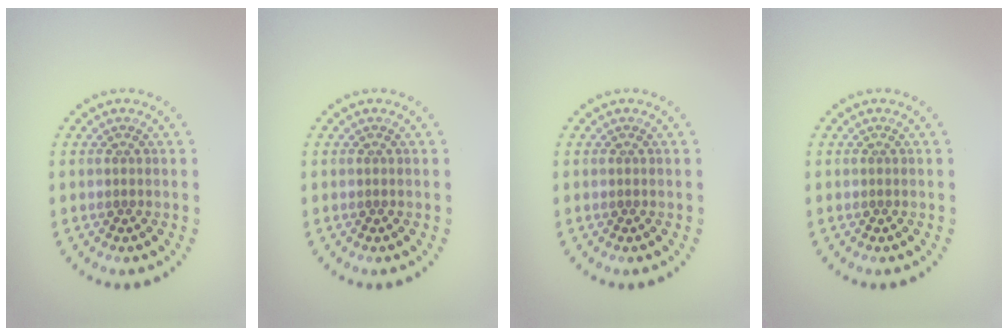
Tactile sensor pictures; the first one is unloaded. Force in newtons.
{"total": 0.0}
{"total": 0.0}
{"total": 0.0}